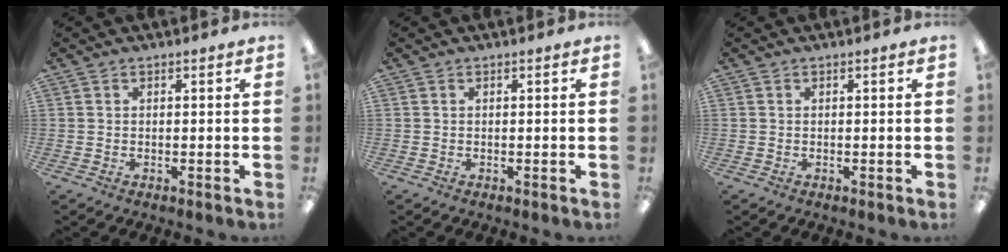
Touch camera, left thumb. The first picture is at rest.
{"total": 0.0}
{"total": 0.0}